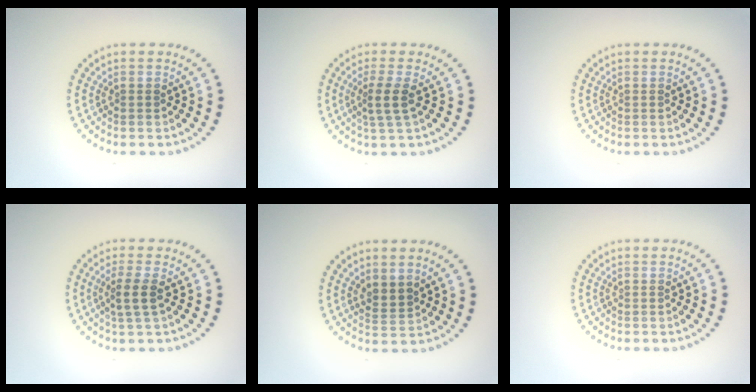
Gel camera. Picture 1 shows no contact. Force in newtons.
{"total": 2.2, "press": 1.8, "slide": 1.3}
{"total": 0.0}
{"total": 2.2, "press": 1.9, "slide": 1.1}
{"total": 1.9, "press": 1.5, "slide": 1.1}
{"total": 0.0}